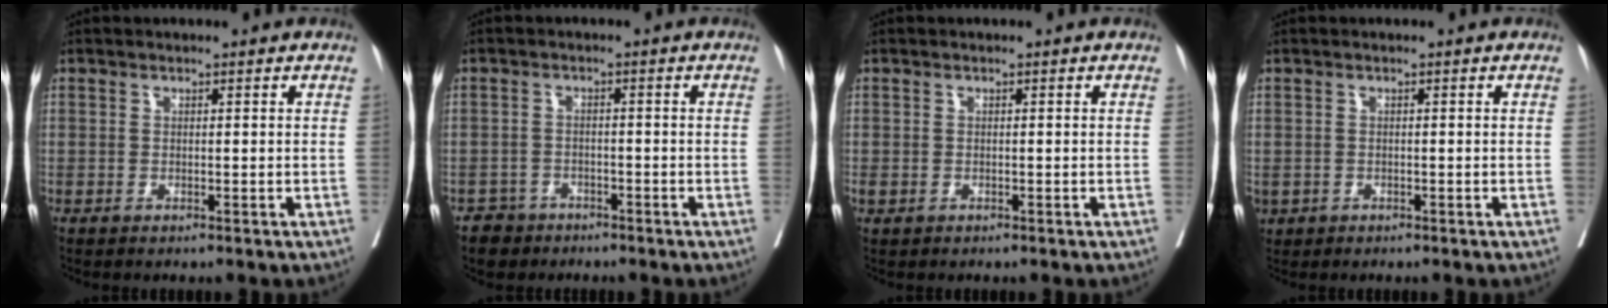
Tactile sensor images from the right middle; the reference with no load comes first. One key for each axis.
{"total": 3.4, "fx": -2.4, "fy": 2.4, "fz": -0.2, "tx": 0.002, "ty": 0.009, "tz": -0.040}
{"total": 1.7, "fx": -0.6, "fy": 1.2, "fz": 1.1, "tx": -0.028, "ty": 0.000, "tz": -0.004}
{"total": 3.1, "fx": -1.2, "fy": 2.5, "fz": 1.3, "tx": -0.034, "ty": -0.002, "tz": -0.012}